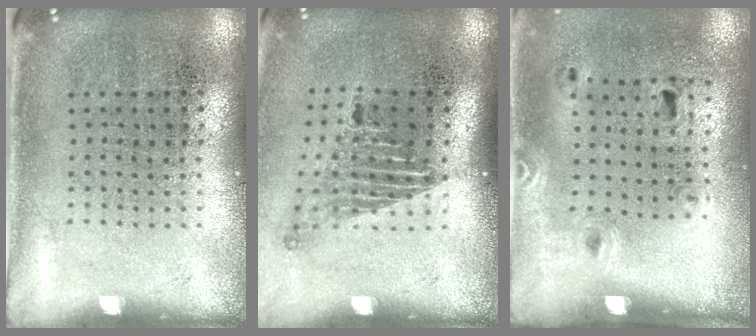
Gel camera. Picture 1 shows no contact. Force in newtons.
{"total": 1.7, "press": 1.1, "slide": 1.2}
{"total": 1.3, "press": 0.8, "slide": 1.1}